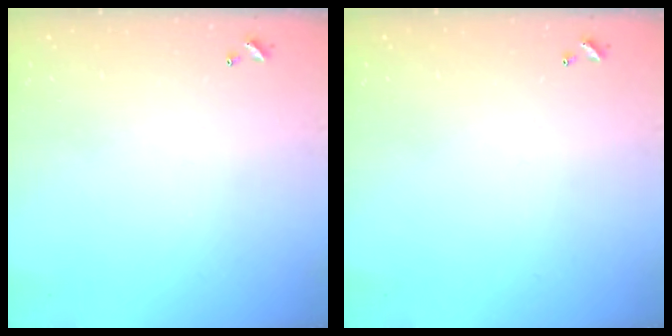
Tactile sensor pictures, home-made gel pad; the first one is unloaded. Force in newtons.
{"total": 0.0}